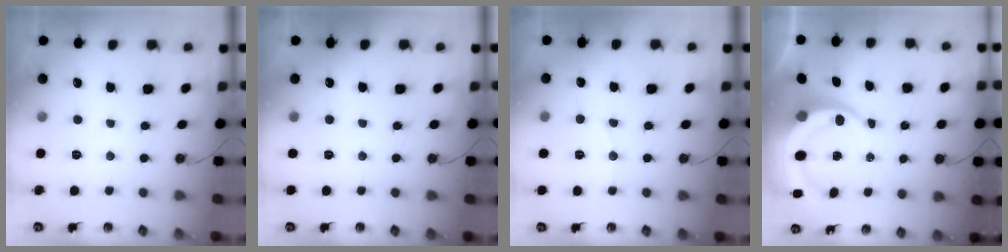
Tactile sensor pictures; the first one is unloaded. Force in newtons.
{"total": 1.7, "press": 0.3, "slide": 1.7}
{"total": 3.5, "press": 3.4, "slide": 0.8}
{"total": 8.8, "press": 8.8, "slide": 1.2}